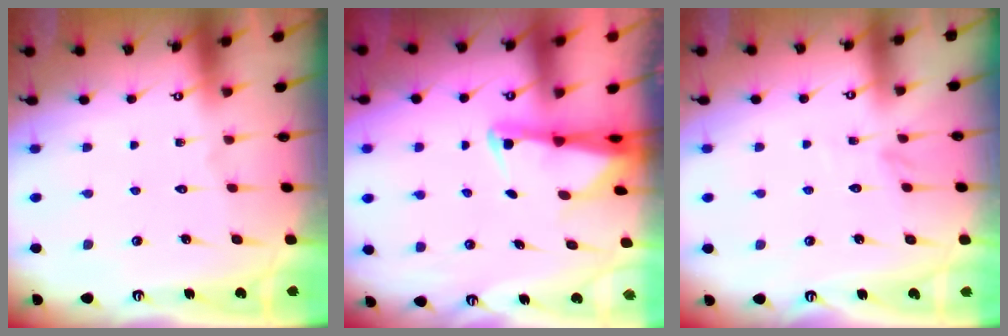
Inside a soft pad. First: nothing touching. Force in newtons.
{"total": 2.4, "press": 2.3, "slide": 0.5}
{"total": 2.9, "press": 2.9, "slide": 0.3}